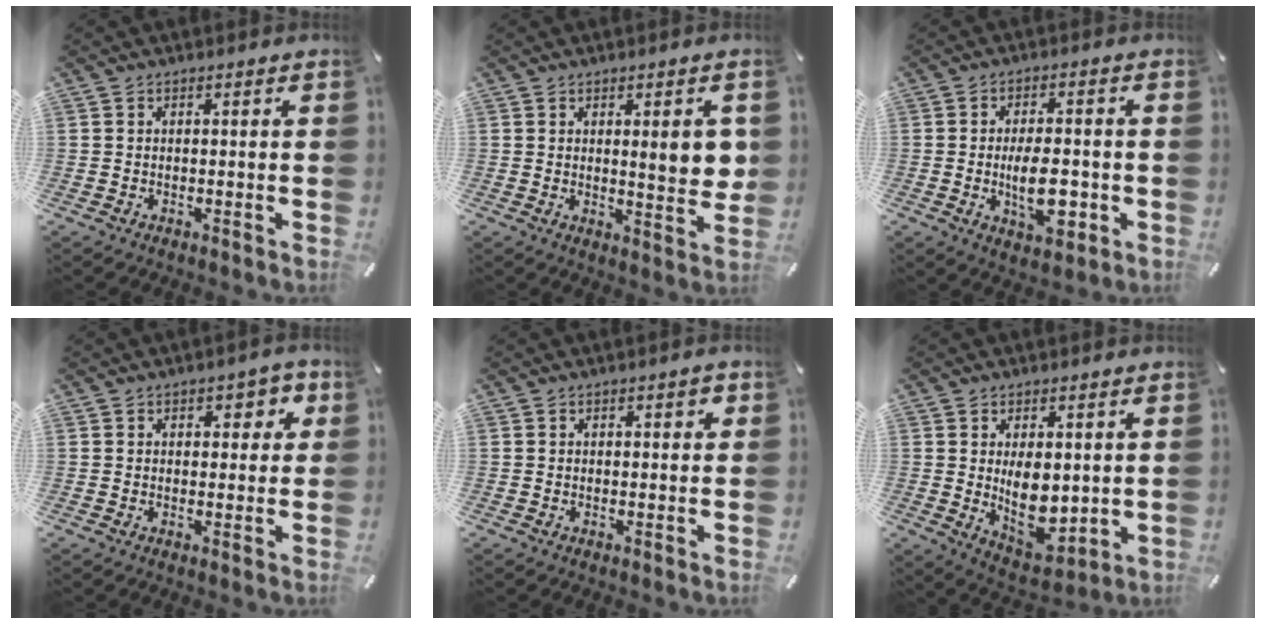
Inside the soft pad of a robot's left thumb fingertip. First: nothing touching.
{"total": 8.3, "force": [2.1, 2.4, 7.7], "torque": [-0.102, -0.013, 0.029]}
{"total": 9.8, "force": [-2.1, 4.9, 8.2], "torque": [-0.126, -0.002, -0.035]}
{"total": 3.8, "force": [1.3, 2.6, 2.6], "torque": [-0.023, -0.004, 0.012]}
{"total": 2.0, "force": [0.7, 0.9, 1.7], "torque": [-0.025, 0.002, 0.009]}
{"total": 10.1, "force": [0.9, 6.6, 7.5], "torque": [-0.108, -0.012, 0.018]}